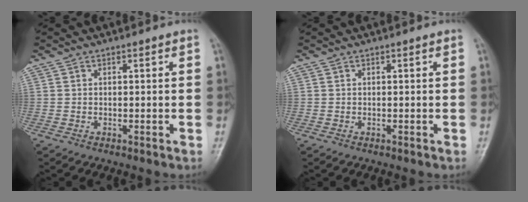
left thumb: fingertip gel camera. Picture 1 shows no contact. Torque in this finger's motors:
{"motor_torque": [-0.01, 0.01, 0.00, 0.00, 0.00]}